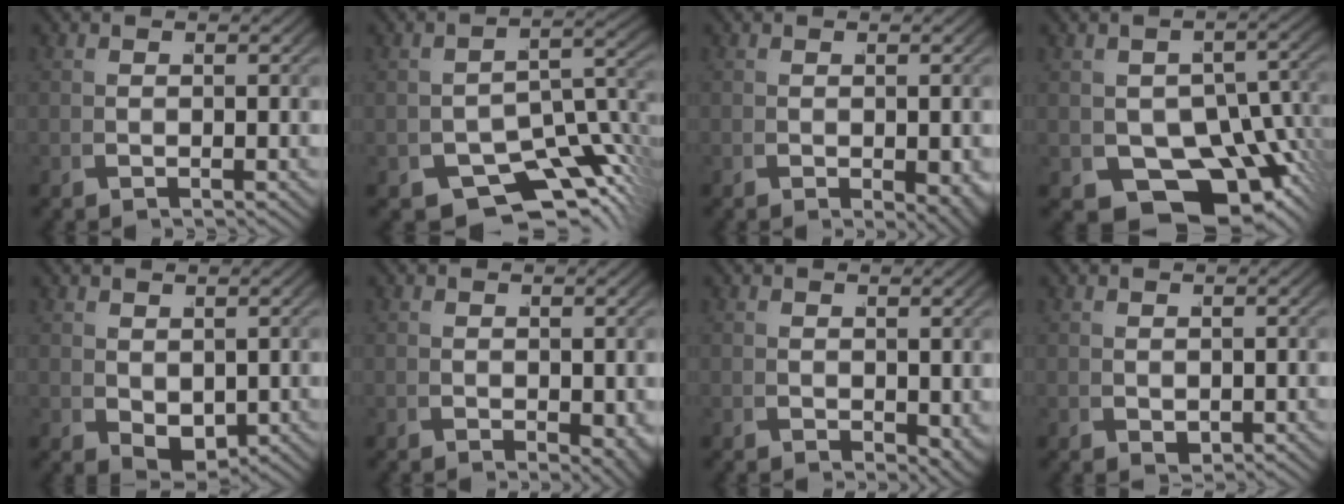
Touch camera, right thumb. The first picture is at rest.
{"total": 9.6, "force": [-5.6, 4.7, 6.1], "torque": [-0.088, -0.028, -0.068]}
{"total": 2.7, "force": [-0.4, 1.4, 2.3], "torque": [-0.028, -0.013, 0.002]}
{"total": 13.9, "force": [-6.4, 9.2, 8.3], "torque": [-0.162, -0.084, -0.059]}
{"total": 2.9, "force": [0.4, 1.9, 2.1], "torque": [-0.041, -0.020, 0.027]}
{"total": 2.3, "force": [-0.1, 1.3, 1.9], "torque": [-0.021, -0.013, 0.010]}
{"total": 2.0, "force": [0.2, 1.2, 1.6], "torque": [-0.013, -0.012, 0.017]}
{"total": 1.1, "force": [0.2, 0.8, 0.7], "torque": [-0.015, -0.011, 0.018]}